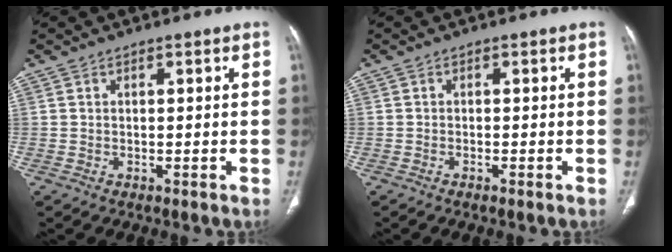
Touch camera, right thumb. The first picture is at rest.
{"total": 1.1, "force": [-0.8, 0.2, 0.8], "torque": [-0.018, 0.000, -0.010]}